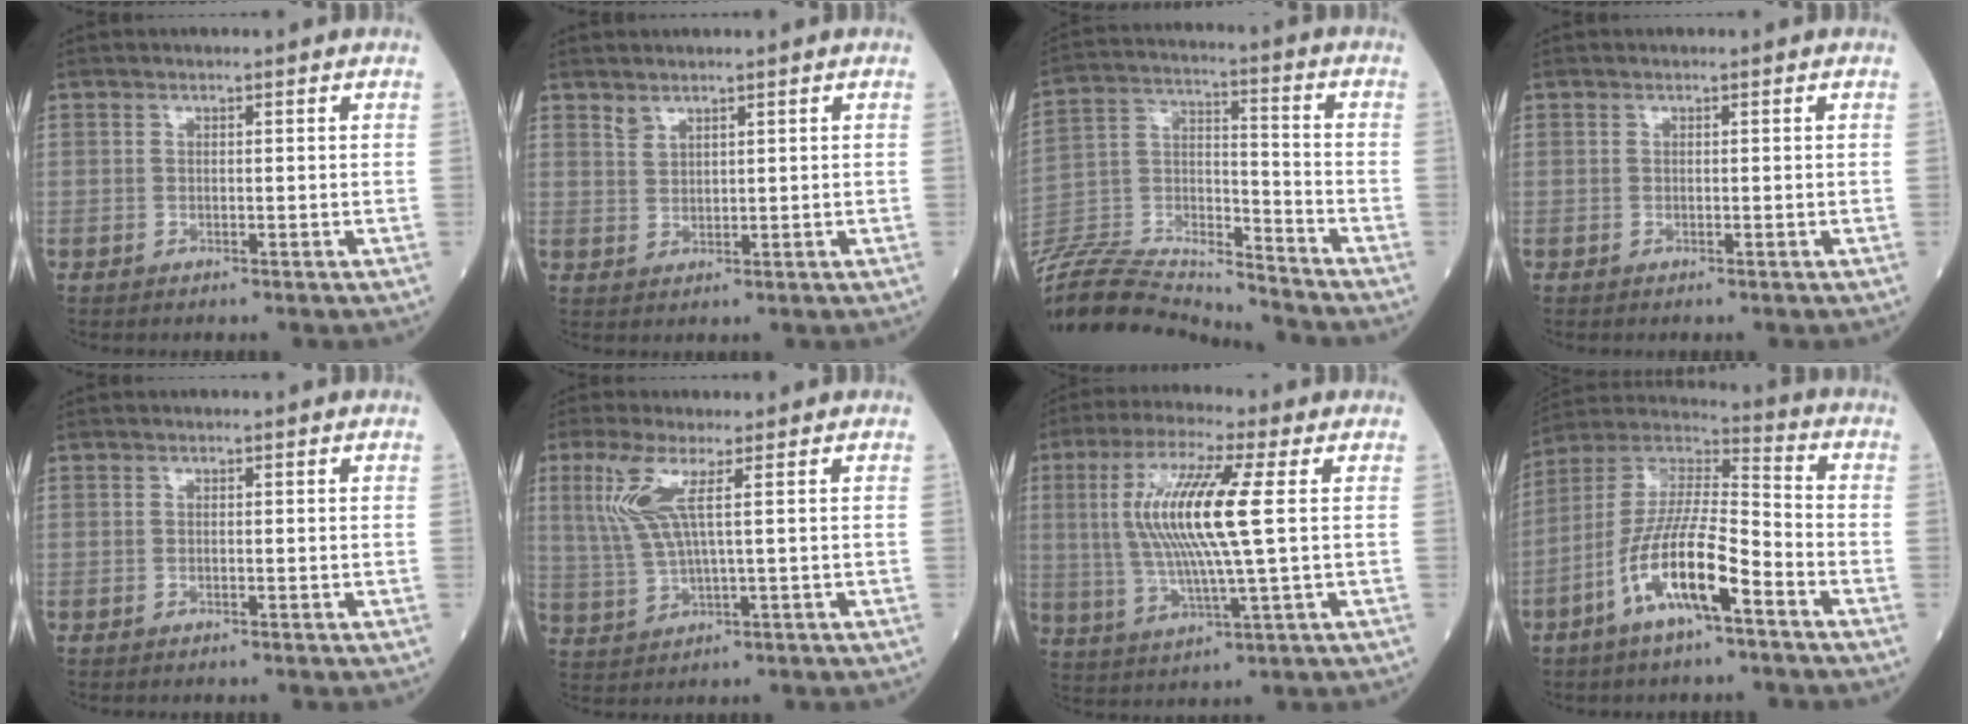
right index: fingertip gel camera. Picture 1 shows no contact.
{"total": 1.6, "force": [1.5, 0.5, 0.5], "torque": [-0.006, -0.001, 0.030]}
{"total": 22.0, "force": [-21.2, 1.3, 5.4], "torque": [-0.127, 0.007, -0.360]}
{"total": 0.0}
{"total": 0.0}
{"total": 6.4, "force": [2.2, 0.3, 6.0], "torque": [-0.150, 0.002, 0.049]}
{"total": 13.2, "force": [2.0, 0.5, 13.0], "torque": [-0.273, 0.005, 0.035]}
{"total": 13.7, "force": [-6.5, 2.5, 11.8], "torque": [-0.233, 0.002, -0.123]}